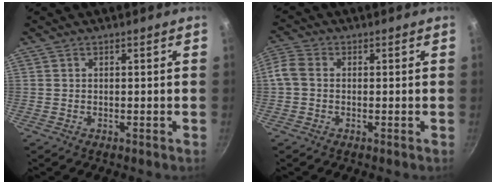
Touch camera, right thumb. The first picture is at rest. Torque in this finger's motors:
{"motor_torque": [0.00, 0.04, 0.10, -0.11, 0.02]}